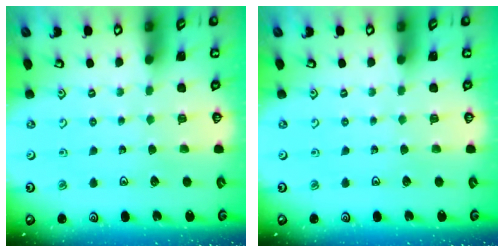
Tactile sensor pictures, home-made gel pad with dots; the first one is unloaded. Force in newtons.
{"total": 0.0}